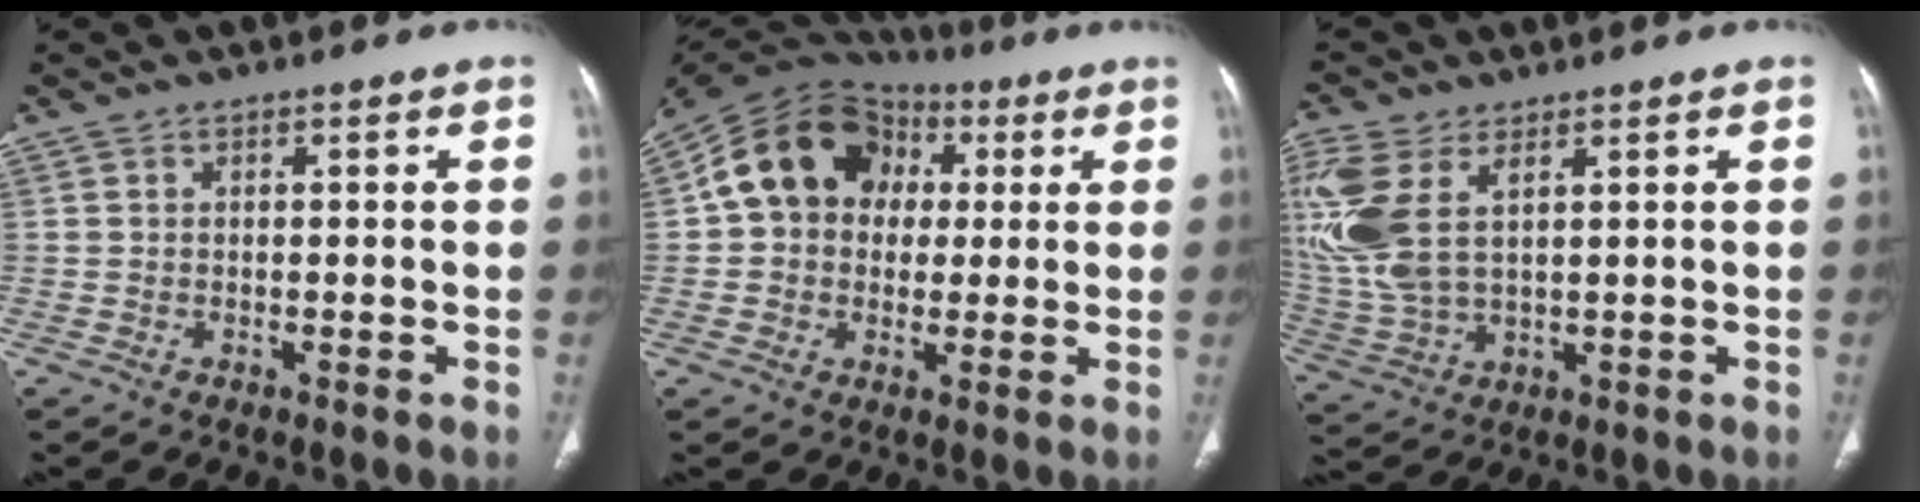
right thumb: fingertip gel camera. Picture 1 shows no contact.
{"total": 15.6, "force": [2.8, 12.9, 8.5], "torque": [-0.127, 0.029, 0.039]}
{"total": 14.5, "force": [4.8, 7.6, 11.4], "torque": [-0.287, -0.005, 0.109]}